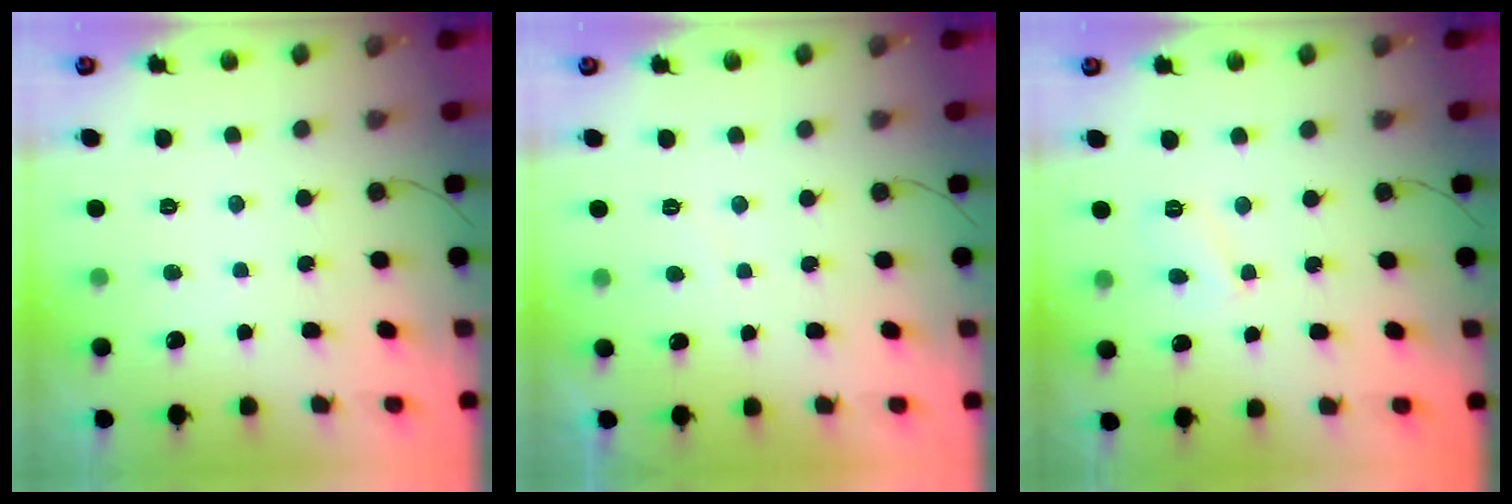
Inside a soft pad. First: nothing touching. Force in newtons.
{"total": 1.0, "press": 0.8, "slide": 0.7}
{"total": 3.5, "press": 3.5, "slide": 0.3}